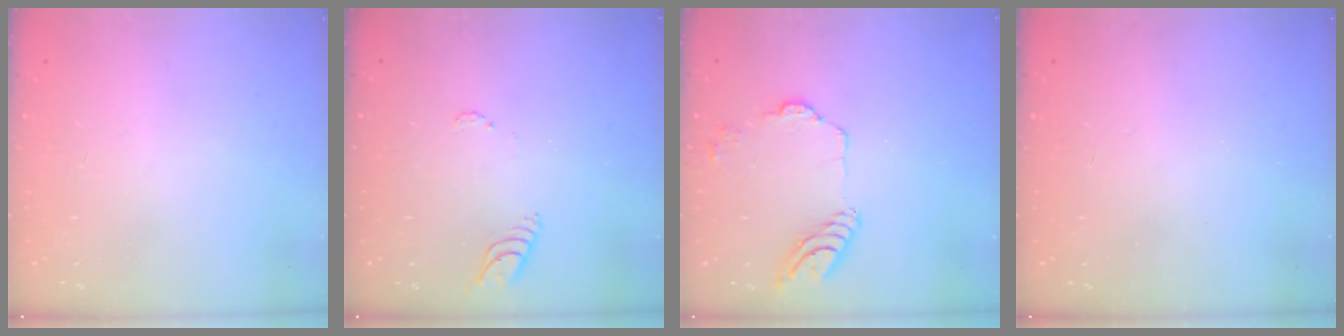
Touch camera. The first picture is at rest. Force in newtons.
{"total": 4.5, "press": 4.4, "slide": 0.5}
{"total": 12.7, "press": 12.6, "slide": 1.0}
{"total": 0.0}